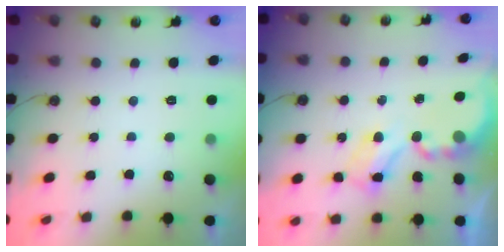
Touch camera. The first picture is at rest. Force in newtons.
{"total": 4.6, "press": 4.6, "slide": 0.6}